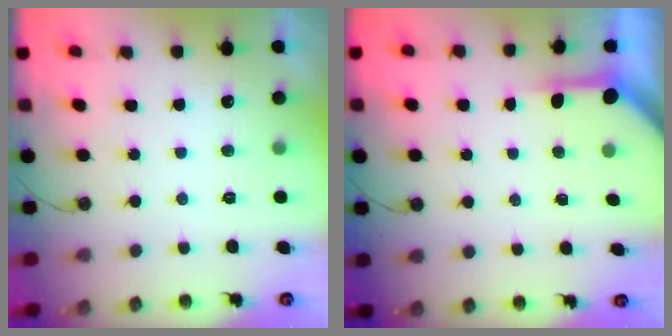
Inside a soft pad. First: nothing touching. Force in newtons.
{"total": 3.9, "press": 3.9, "slide": 0.3}